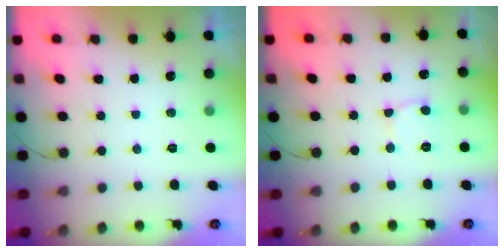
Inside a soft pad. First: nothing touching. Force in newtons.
{"total": 2.6, "press": 2.6, "slide": 0.2}